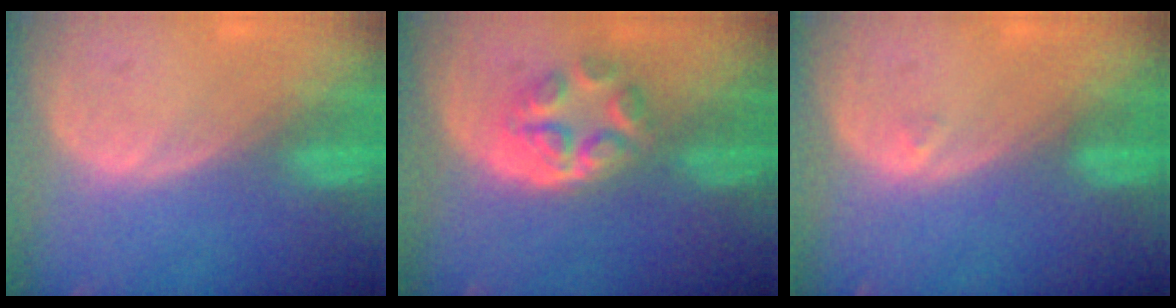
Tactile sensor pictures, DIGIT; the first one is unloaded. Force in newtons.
{"total": 6.0, "press": 5.2, "slide": 2.9}
{"total": 0.5, "press": 0.5, "slide": 0.2}